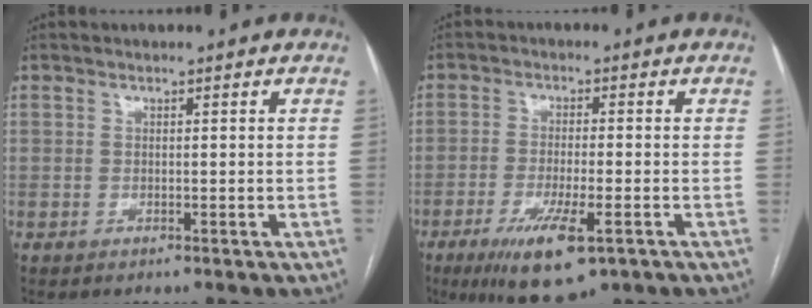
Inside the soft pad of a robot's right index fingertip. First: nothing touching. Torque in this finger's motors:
{"motor_torque": [1.45, -0.60, 0.53, 0.13]}